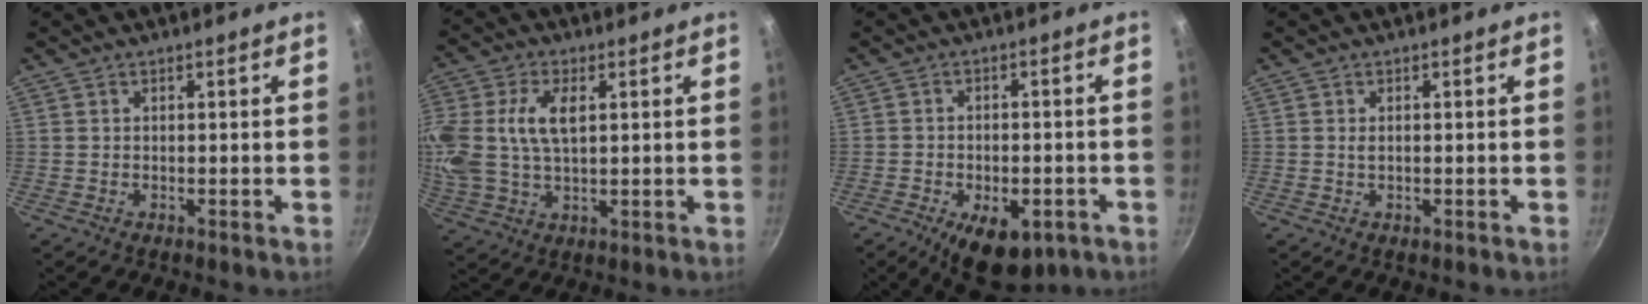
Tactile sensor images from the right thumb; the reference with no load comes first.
{"total": 14.6, "force": [3.1, 8.7, 11.3], "torque": [-0.244, 0.009, 0.058]}
{"total": 10.7, "force": [-5.1, 5.7, 7.6], "torque": [-0.084, 0.013, -0.062]}
{"total": 0.9, "force": [0.0, 0.3, 0.9], "torque": [-0.017, 0.000, 0.001]}